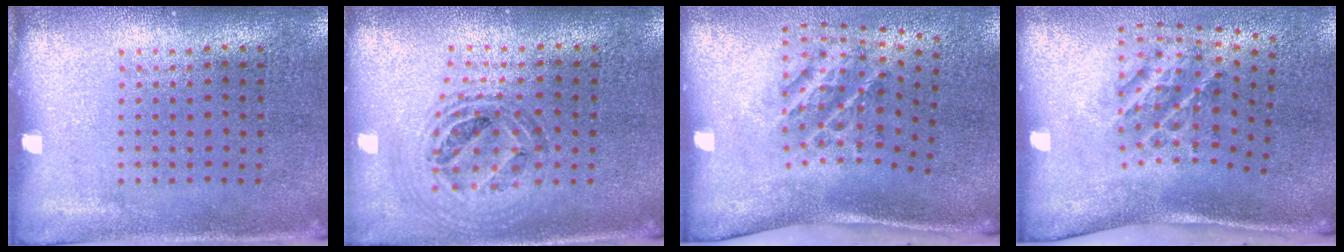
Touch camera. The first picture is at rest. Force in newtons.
{"total": 1.0, "press": 1.0, "slide": 0.3}
{"total": 1.8, "press": 1.2, "slide": 1.3}
{"total": 1.8, "press": 1.2, "slide": 1.3}